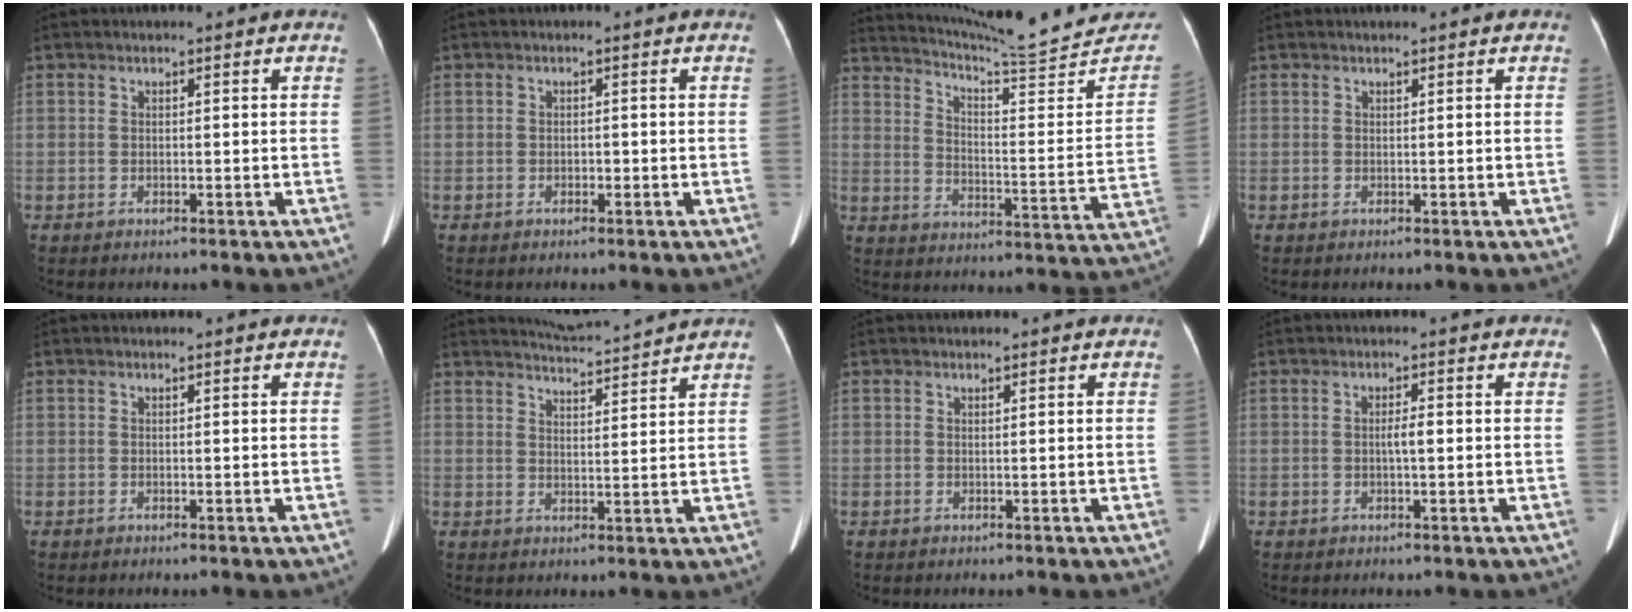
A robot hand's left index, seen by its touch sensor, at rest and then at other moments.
{"total": 0.9, "force": [-0.5, 0.5, 0.5], "torque": [-0.007, -0.001, -0.010]}
{"total": 21.7, "force": [20.5, 0.5, 7.1], "torque": [-0.109, -0.080, 0.270]}
{"total": 0.0}
{"total": 0.0}
{"total": 6.8, "force": [6.7, -0.9, 1.2], "torque": [-0.031, 0.005, 0.099]}
{"total": 0.0}
{"total": 1.6, "force": [-0.3, 0.2, 1.5], "torque": [-0.028, 0.000, -0.007]}